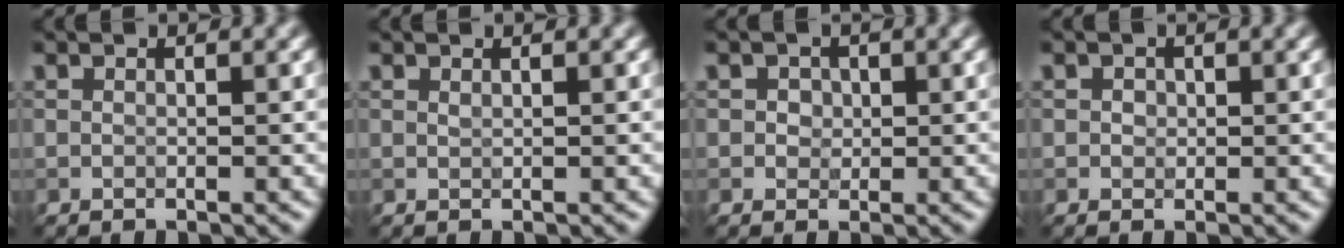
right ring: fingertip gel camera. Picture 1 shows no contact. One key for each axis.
{"total": 0.0}
{"total": 1.6, "fx": 0.5, "fy": 1.3, "fz": 0.7, "tx": -0.009, "ty": 0.007, "tz": 0.005}
{"total": 0.8, "fx": 0.1, "fy": 0.7, "fz": 0.2, "tx": -0.001, "ty": 0.000, "tz": 0.003}